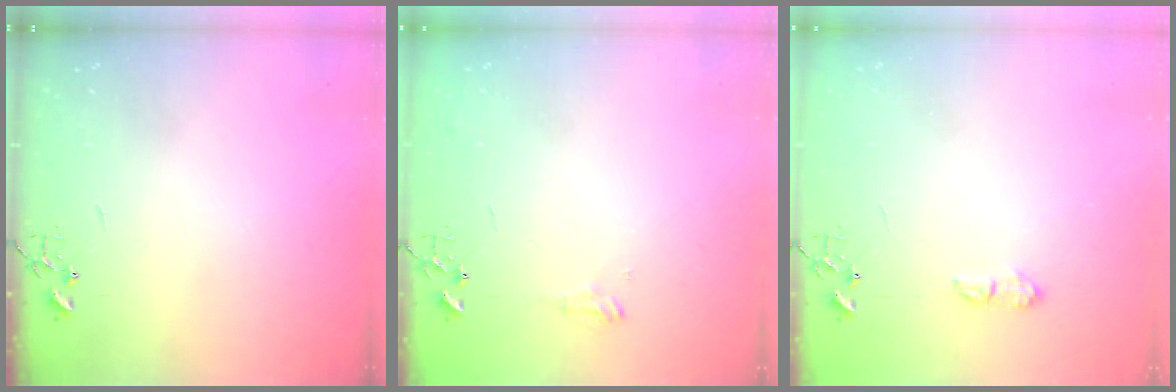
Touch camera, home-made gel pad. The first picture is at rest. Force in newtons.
{"total": 5.8, "press": 5.7, "slide": 0.7}
{"total": 7.0, "press": 7.0, "slide": 0.8}